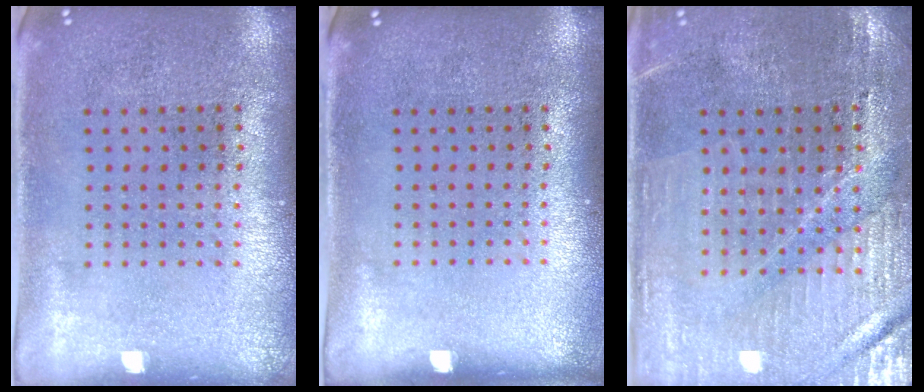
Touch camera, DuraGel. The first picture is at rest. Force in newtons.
{"total": 0.0}
{"total": 1.7, "press": 1.7, "slide": 0.3}